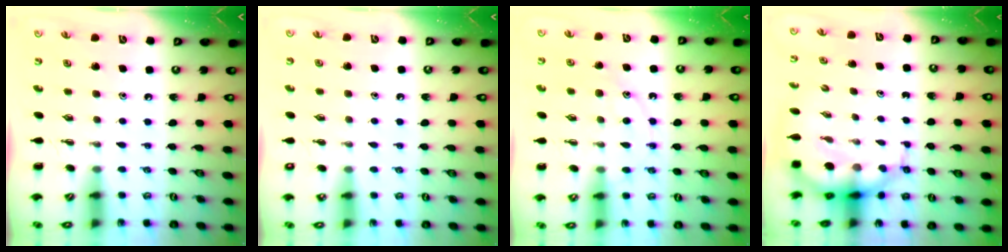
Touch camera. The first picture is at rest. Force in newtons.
{"total": 2.6, "press": 2.1, "slide": 1.6}
{"total": 11.1, "press": 11.1, "slide": 0.6}
{"total": 8.1, "press": 7.7, "slide": 2.4}